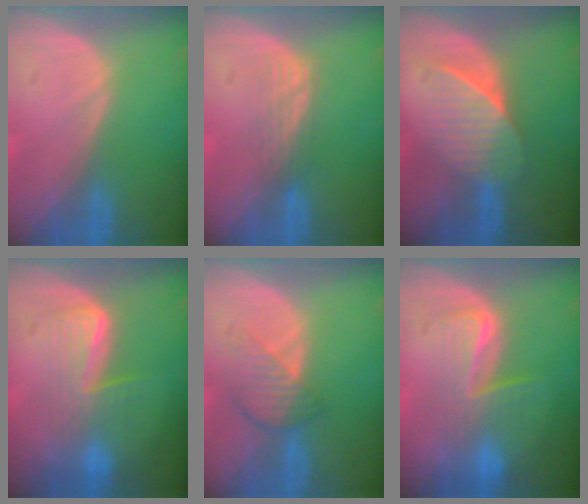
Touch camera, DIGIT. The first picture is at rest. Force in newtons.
{"total": 3.1, "press": 2.6, "slide": 1.6}
{"total": 7.5, "press": 6.6, "slide": 3.5}
{"total": 6.6, "press": 6.3, "slide": 1.9}
{"total": 4.3, "press": 3.8, "slide": 1.9}
{"total": 6.3, "press": 6.1, "slide": 1.5}